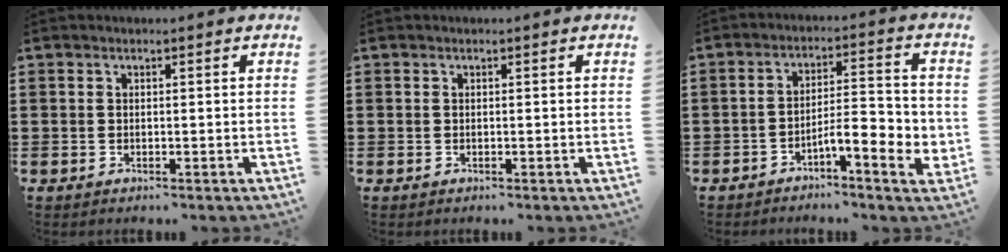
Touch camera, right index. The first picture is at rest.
{"total": 0.0}
{"total": 7.0, "force": [-3.0, 1.8, 6.0], "torque": [-0.083, -0.005, -0.054]}